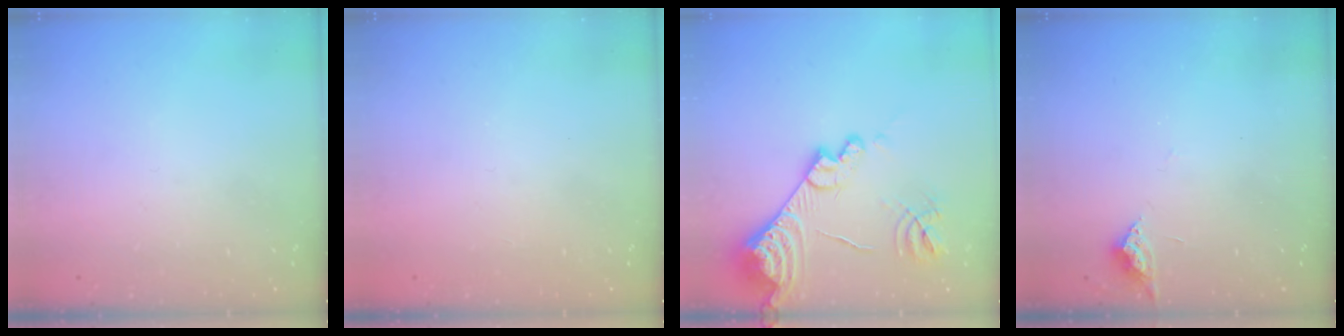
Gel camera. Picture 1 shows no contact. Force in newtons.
{"total": 1.1, "press": 1.1, "slide": 0.1}
{"total": 21.3, "press": 21.2, "slide": 2.2}
{"total": 3.7, "press": 3.7, "slide": 0.5}